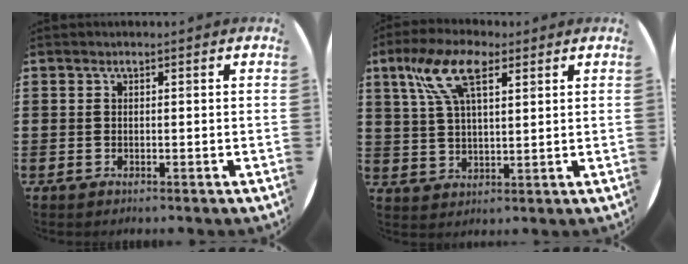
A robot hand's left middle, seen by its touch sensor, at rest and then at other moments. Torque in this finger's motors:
{"motor_torque": [1.74, -0.39, 0.66, 0.21]}